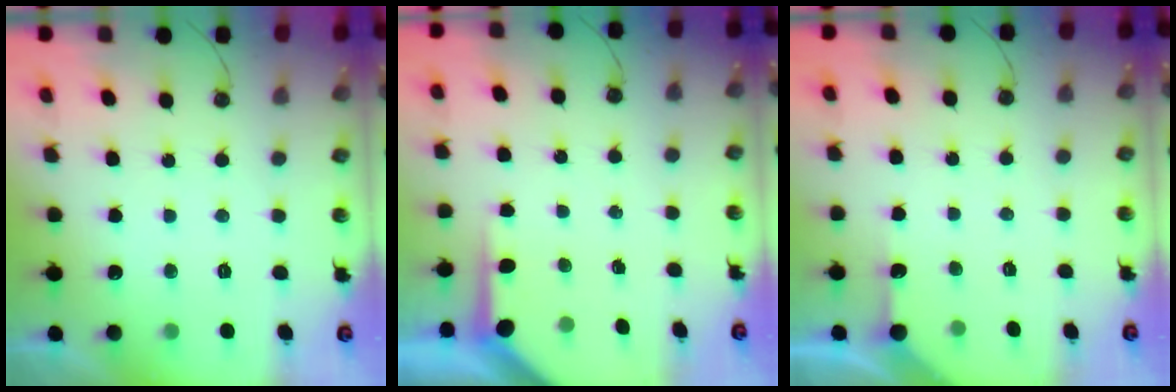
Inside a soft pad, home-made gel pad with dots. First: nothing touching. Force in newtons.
{"total": 4.0, "press": 3.9, "slide": 0.3}
{"total": 3.0, "press": 2.9, "slide": 0.4}